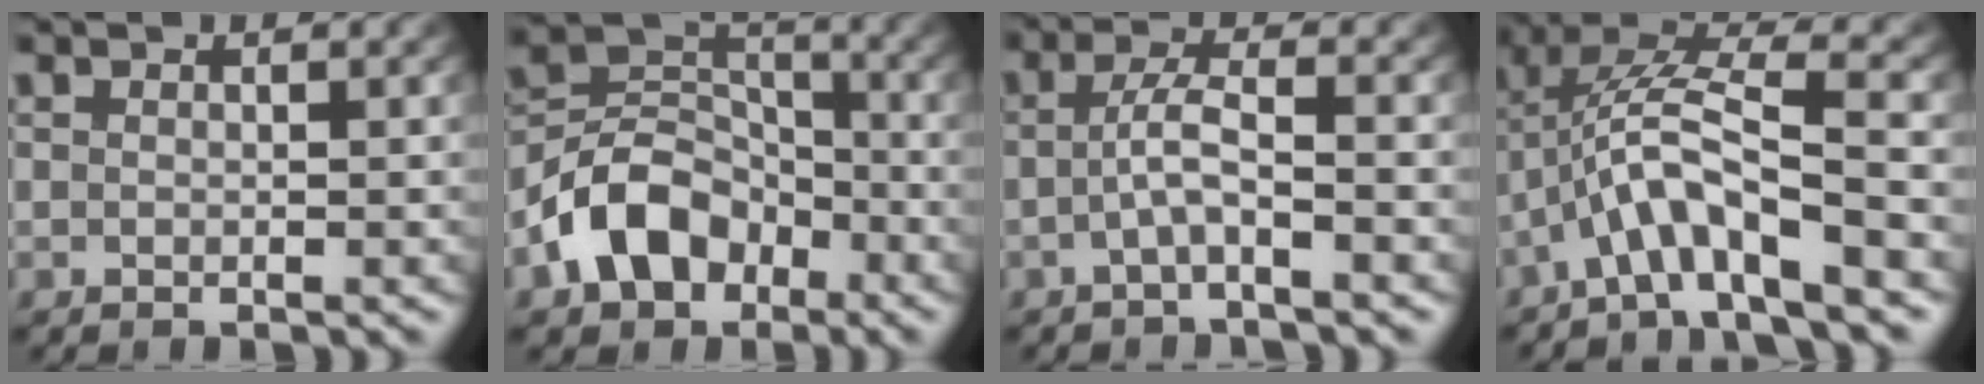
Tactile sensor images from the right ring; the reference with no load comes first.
{"total": 7.1, "force": [-2.9, 5.4, 3.7], "torque": [-0.064, -0.009, -0.051]}
{"total": 2.8, "force": [-1.5, 0.2, 2.4], "torque": [-0.045, -0.001, -0.026]}
{"total": 5.8, "force": [-0.7, 2.9, 4.9], "torque": [-0.107, -0.014, -0.012]}